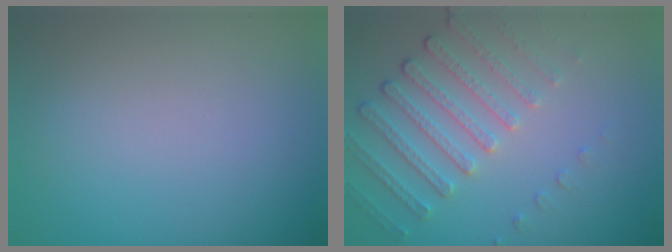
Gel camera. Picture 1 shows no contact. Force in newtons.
{"total": 4.5, "press": 3.4, "slide": 3.0}